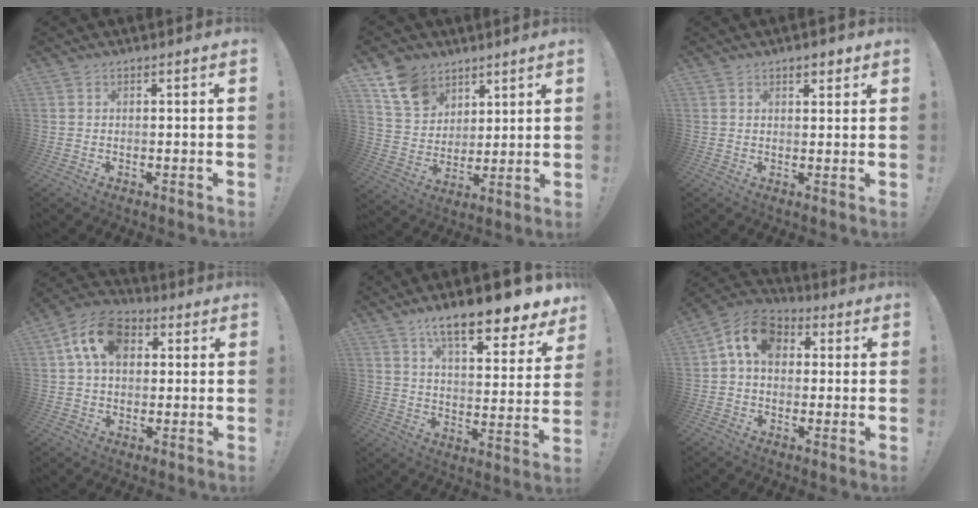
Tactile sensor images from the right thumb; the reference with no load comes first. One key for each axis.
{"total": 12.8, "fx": 8.3, "fy": 8.8, "fz": 4.5, "tx": -0.078, "ty": -0.050, "tz": 0.163}
{"total": 2.8, "fx": 2.0, "fy": 1.5, "fz": 1.2, "tx": 0.001, "ty": -0.012, "tz": 0.030}
{"total": 12.8, "fx": 4.4, "fy": 8.7, "fz": 8.2, "tx": -0.140, "ty": 0.000, "tz": 0.081}
{"total": 14.5, "fx": 10.3, "fy": 3.4, "fz": 9.5, "tx": -0.150, "ty": -0.076, "tz": 0.166}
{"total": 11.1, "fx": 2.8, "fy": 8.0, "fz": 7.1, "tx": -0.114, "ty": 0.011, "tz": 0.057}